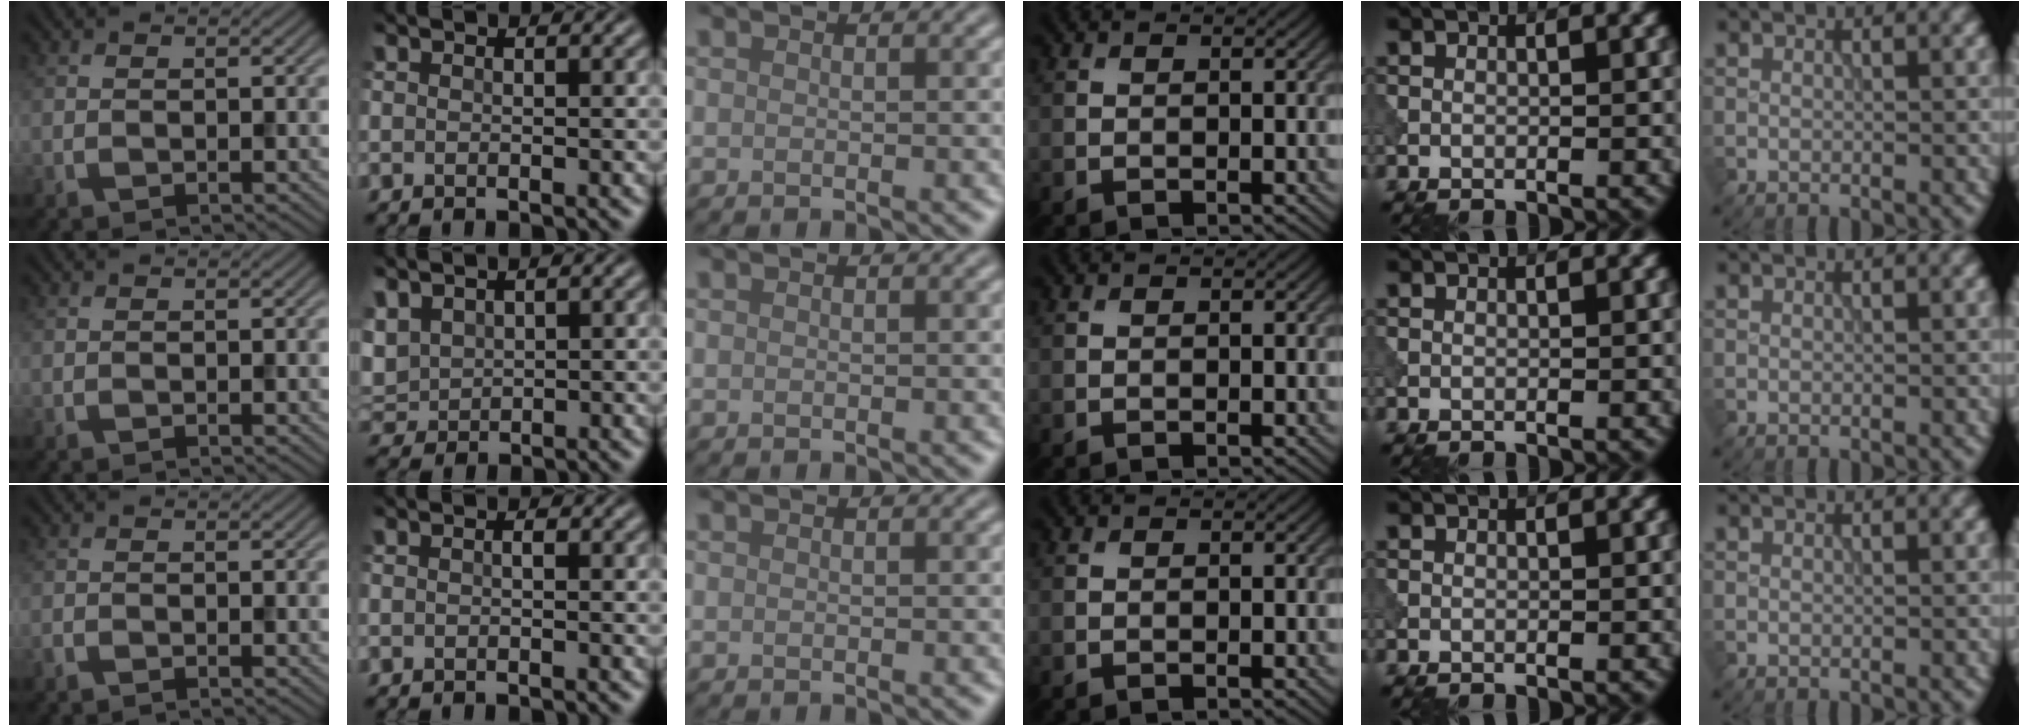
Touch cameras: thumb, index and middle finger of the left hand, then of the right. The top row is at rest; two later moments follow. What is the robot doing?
{"motion": "dispense", "object": "pipette"}